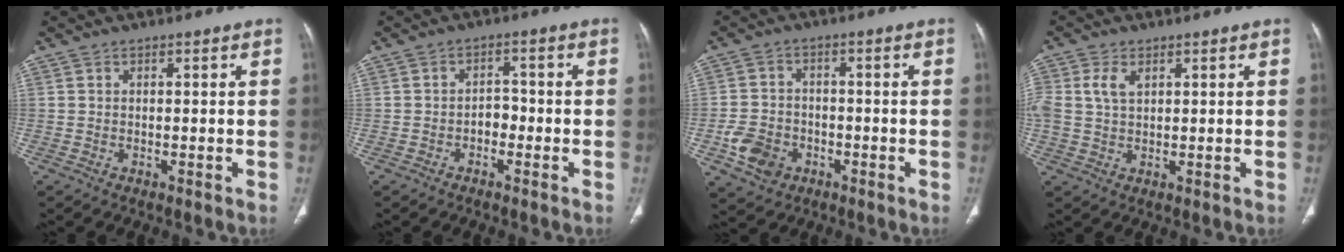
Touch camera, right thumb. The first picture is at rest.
{"total": 2.7, "force": [-1.2, 1.9, 1.4], "torque": [-0.006, 0.017, -0.024]}
{"total": 7.3, "force": [-2.9, 5.8, 3.3], "torque": [-0.050, 0.018, -0.048]}
{"total": 4.4, "force": [1.5, 2.8, 3.1], "torque": [-0.067, 0.004, 0.033]}